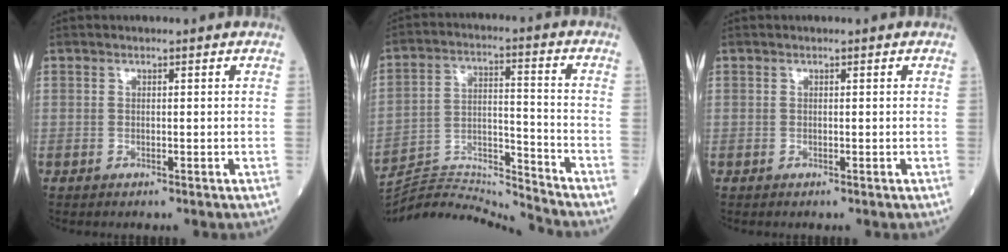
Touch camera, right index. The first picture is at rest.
{"total": 13.7, "force": [-13.3, -3.0, -0.2], "torque": [0.001, 0.028, -0.234]}
{"total": 0.0}